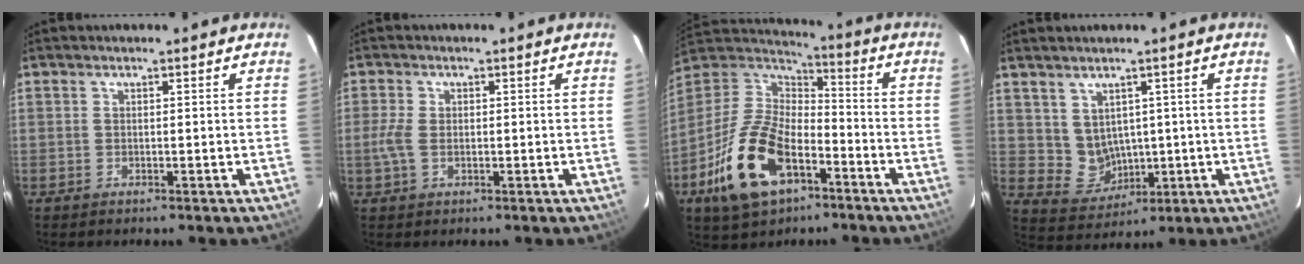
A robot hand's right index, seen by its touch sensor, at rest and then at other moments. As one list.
[{"total": 3.5, "force": [-0.3, 2.1, 2.8], "torque": [-0.067, 0.002, -0.007]}, {"total": 20.7, "force": [-9.5, 11.7, 14.3], "torque": [-0.318, -0.011, -0.167]}, {"total": 6.2, "force": [1.6, 5.5, 2.5], "torque": [-0.054, 0.000, 0.054]}]